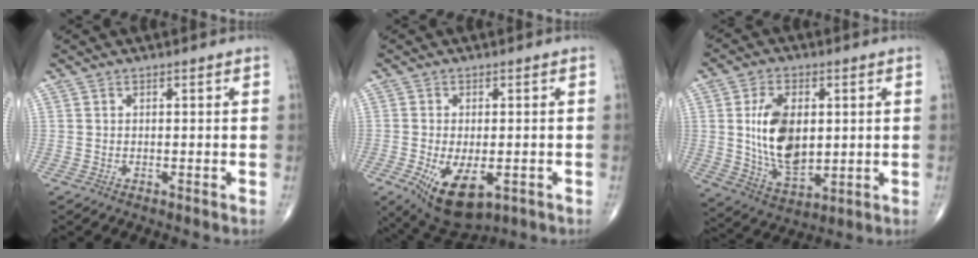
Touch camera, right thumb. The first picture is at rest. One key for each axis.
{"total": 10.8, "fx": -3.8, "fy": 5.4, "fz": 8.5, "tx": -0.138, "ty": -0.010, "tz": -0.048}
{"total": 13.9, "fx": 1.6, "fy": 8.2, "fz": 11.1, "tx": -0.184, "ty": -0.017, "tz": 0.038}